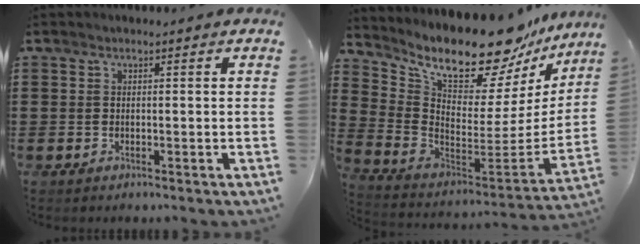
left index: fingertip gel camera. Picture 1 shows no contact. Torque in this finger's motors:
{"motor_torque": [2.14, 0.00, 1.05, 0.21]}